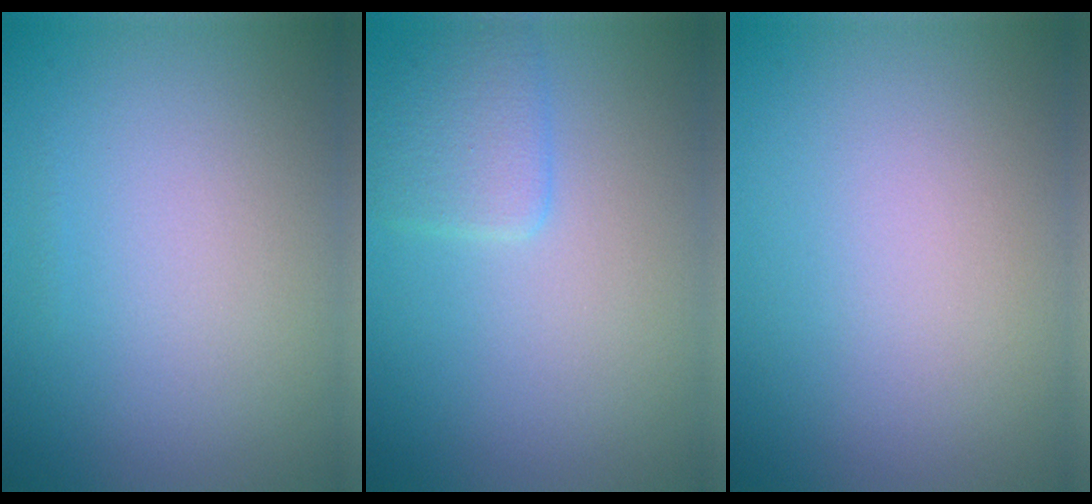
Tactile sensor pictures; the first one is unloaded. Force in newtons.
{"total": 2.2, "press": 2.2, "slide": 0.1}
{"total": 0.0}